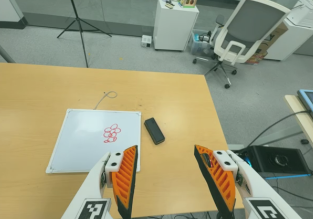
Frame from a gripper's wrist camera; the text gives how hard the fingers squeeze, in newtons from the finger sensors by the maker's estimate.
{"total": 0.0}